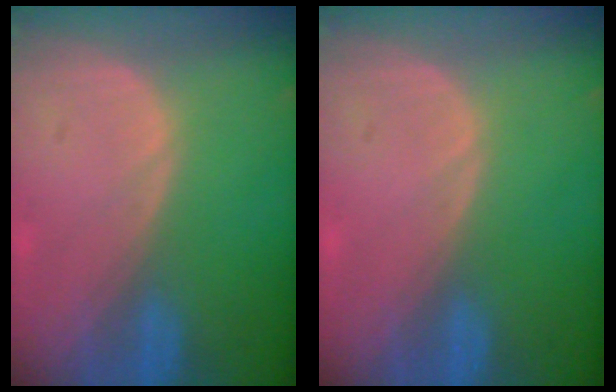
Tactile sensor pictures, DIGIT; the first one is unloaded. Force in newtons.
{"total": 0.0}